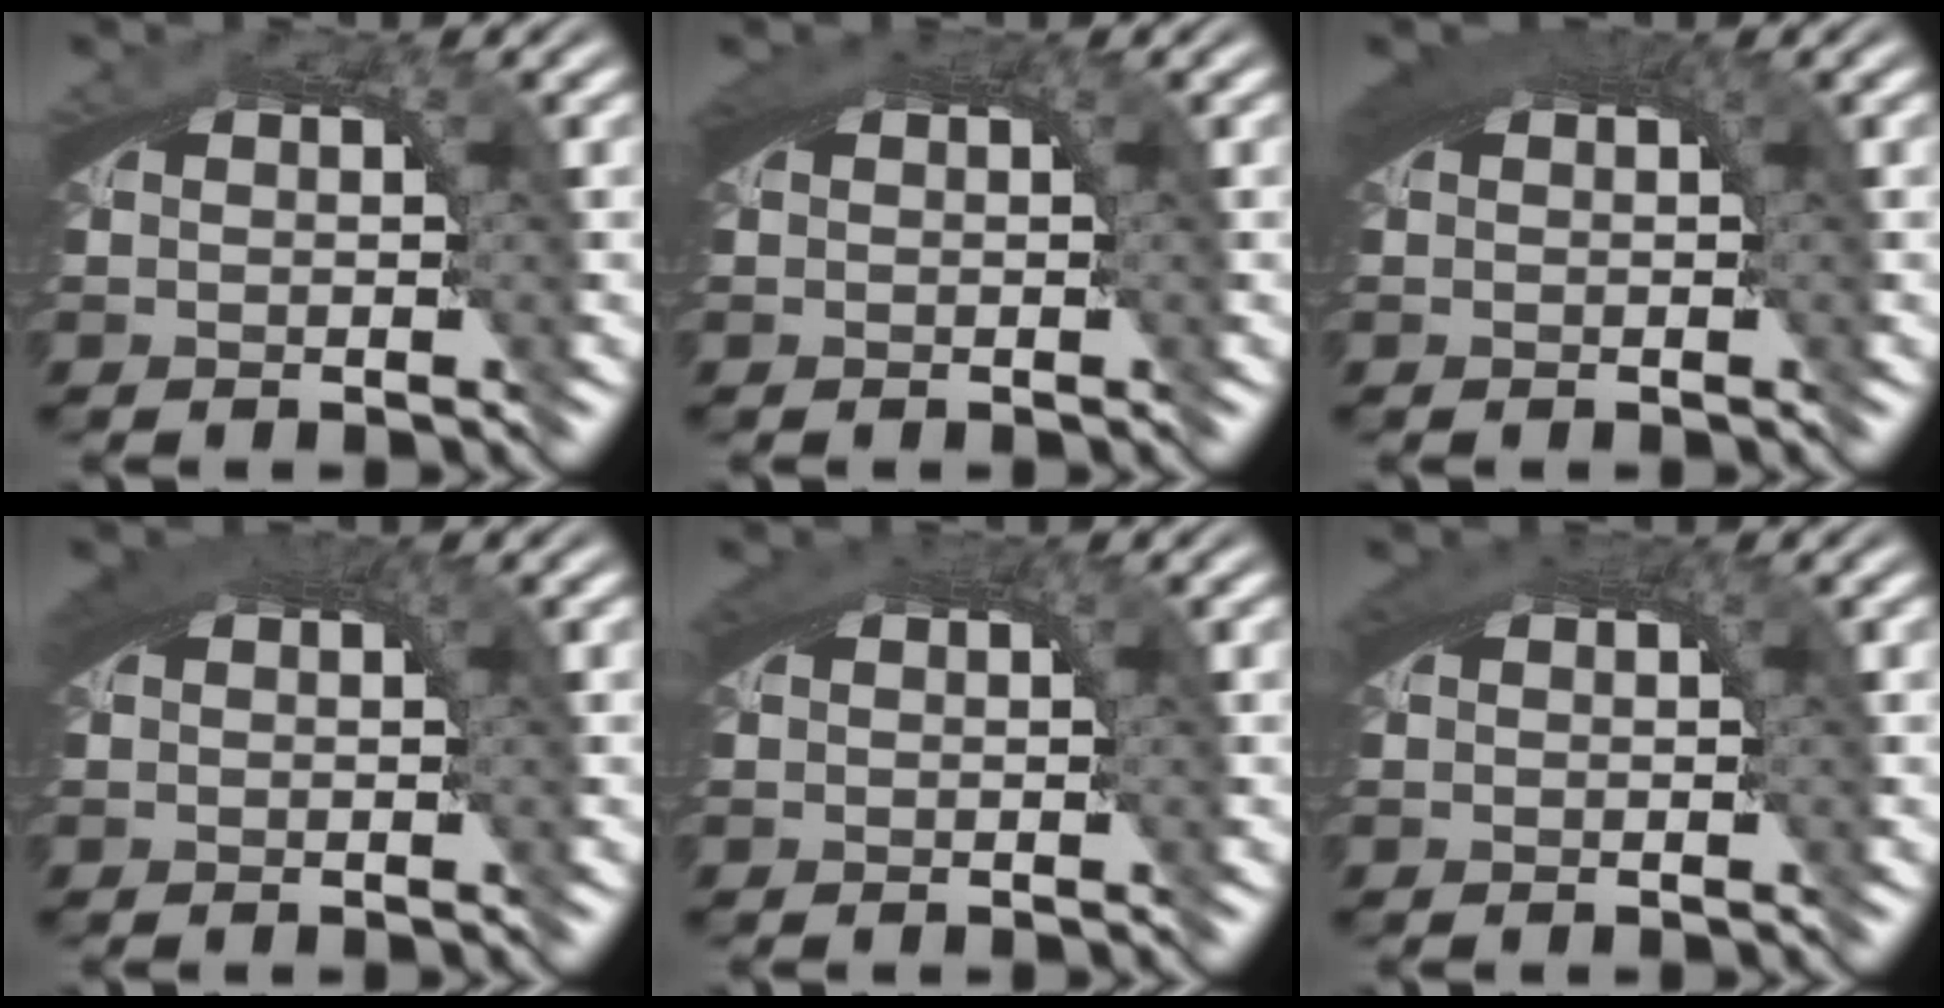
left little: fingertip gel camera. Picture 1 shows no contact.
{"total": 1.4, "force": [0.5, 0.2, 1.3], "torque": [-0.020, 0.003, 0.010]}
{"total": 2.7, "force": [1.1, 0.7, 2.4], "torque": [-0.031, 0.010, 0.016]}
{"total": 2.3, "force": [1.0, 0.5, 2.1], "torque": [-0.026, 0.008, 0.015]}
{"total": 1.4, "force": [0.6, 0.1, 1.2], "torque": [-0.016, 0.006, 0.010]}
{"total": 1.4, "force": [0.6, 0.1, 1.3], "torque": [-0.019, 0.005, 0.011]}